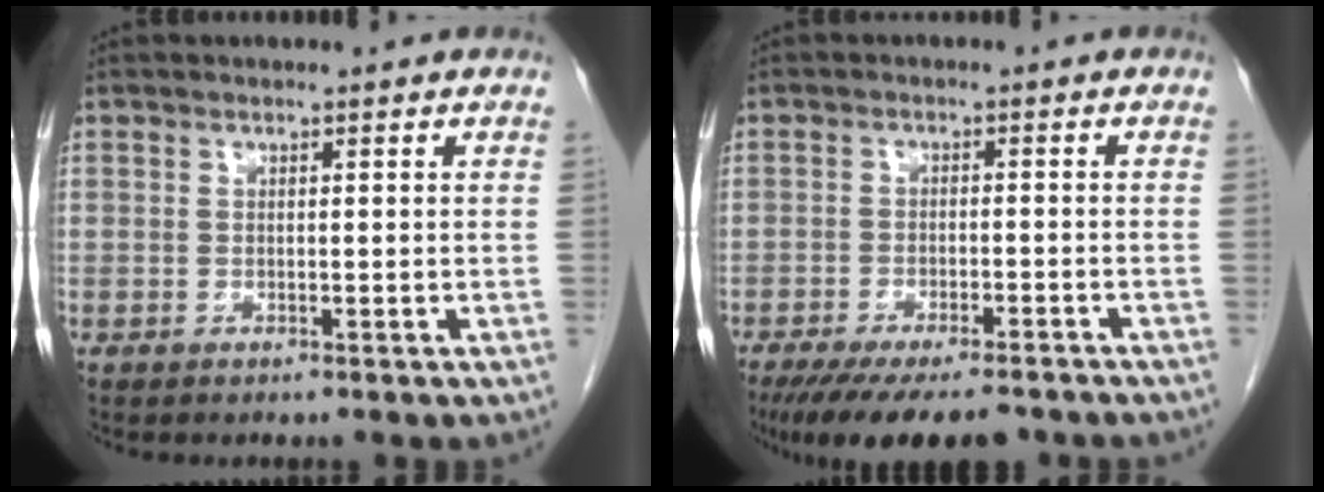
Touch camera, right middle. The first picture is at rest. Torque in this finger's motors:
{"motor_torque": [1.32, -0.82, 0.17, 0.10]}